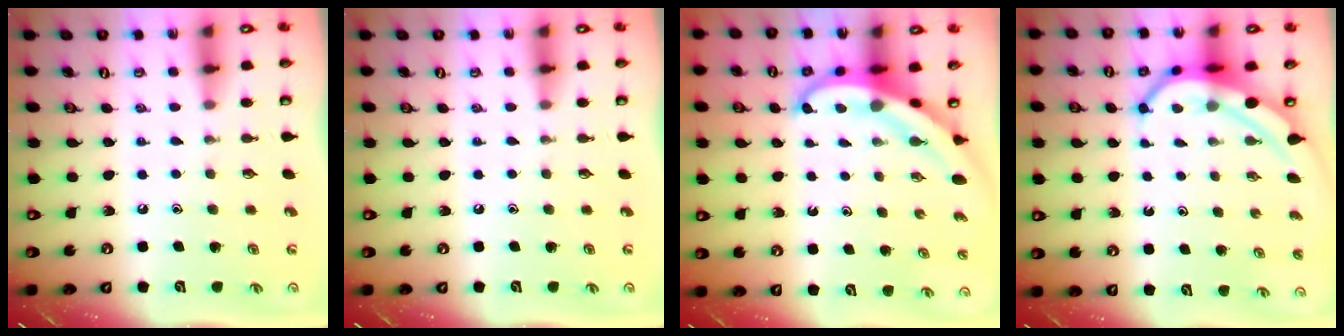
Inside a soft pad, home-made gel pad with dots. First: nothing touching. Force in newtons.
{"total": 0.0}
{"total": 5.2, "press": 5.1, "slide": 0.8}
{"total": 7.0, "press": 6.9, "slide": 1.0}